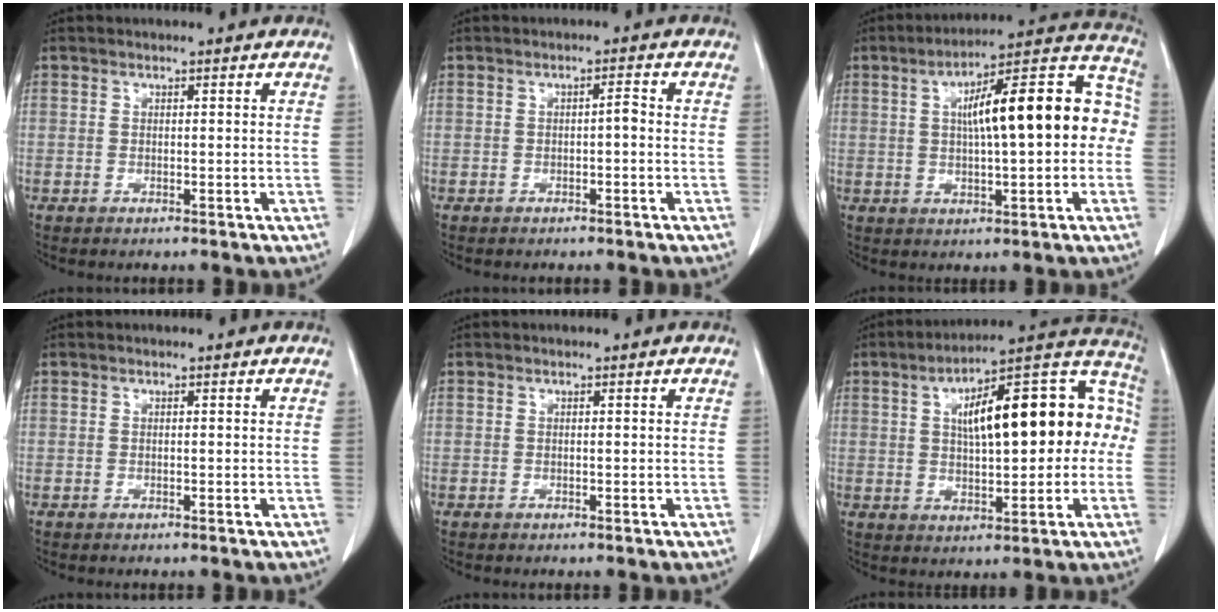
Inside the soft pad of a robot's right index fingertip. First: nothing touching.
{"total": 1.9, "force": [-0.3, 0.6, 1.8], "torque": [-0.034, 0.010, -0.002]}
{"total": 19.1, "force": [1.8, 4.9, 18.4], "torque": [-0.270, 0.052, 0.027]}
{"total": 0.0}
{"total": 0.0}
{"total": 22.0, "force": [2.8, 7.7, 20.5], "torque": [-0.310, 0.054, 0.042]}